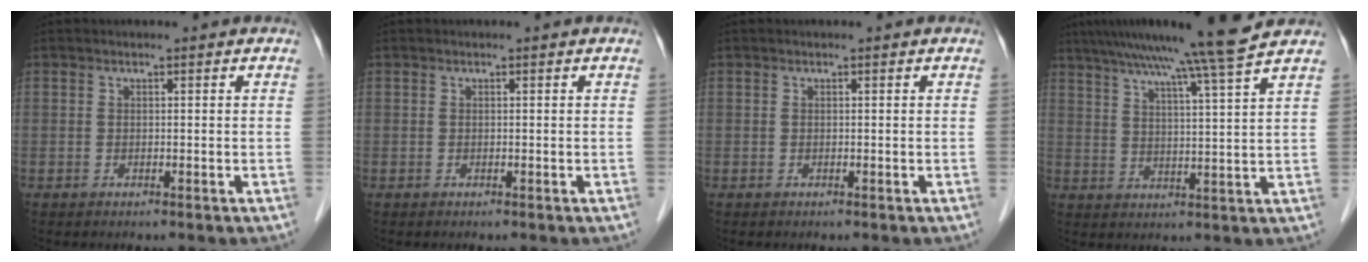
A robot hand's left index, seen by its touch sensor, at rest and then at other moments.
{"total": 0.0}
{"total": 0.0}
{"total": 14.3, "force": [11.8, -2.2, 7.9], "torque": [-0.128, -0.006, 0.161]}